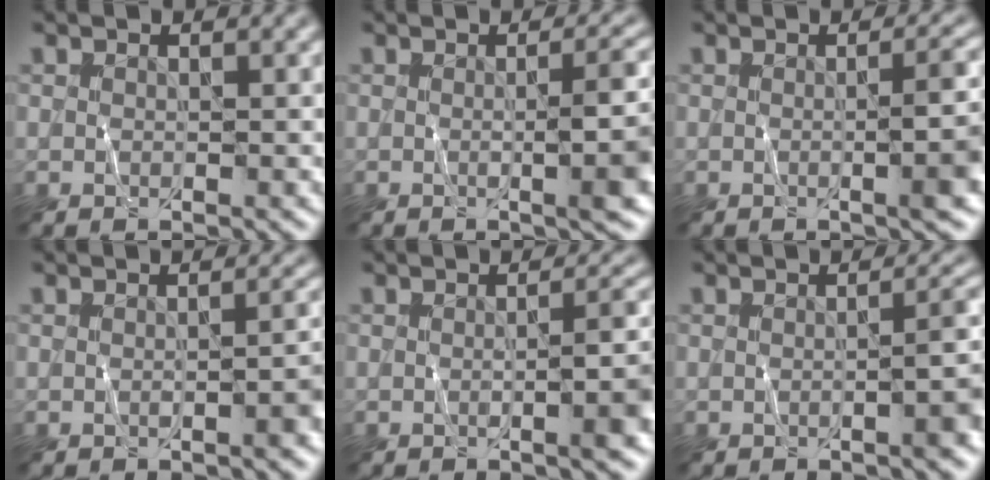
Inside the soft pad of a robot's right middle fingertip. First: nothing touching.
{"total": 5.3, "force": [-0.3, 1.2, 5.2], "torque": [-0.060, 0.005, -0.004]}
{"total": 4.8, "force": [-0.3, 1.1, 4.7], "torque": [-0.051, 0.007, -0.006]}
{"total": 2.2, "force": [-0.5, 0.6, 2.1], "torque": [-0.025, 0.005, -0.007]}
{"total": 4.0, "force": [-0.5, 0.8, 3.9], "torque": [-0.045, 0.007, -0.009]}
{"total": 3.6, "force": [-0.6, 0.9, 3.4], "torque": [-0.035, 0.010, -0.011]}